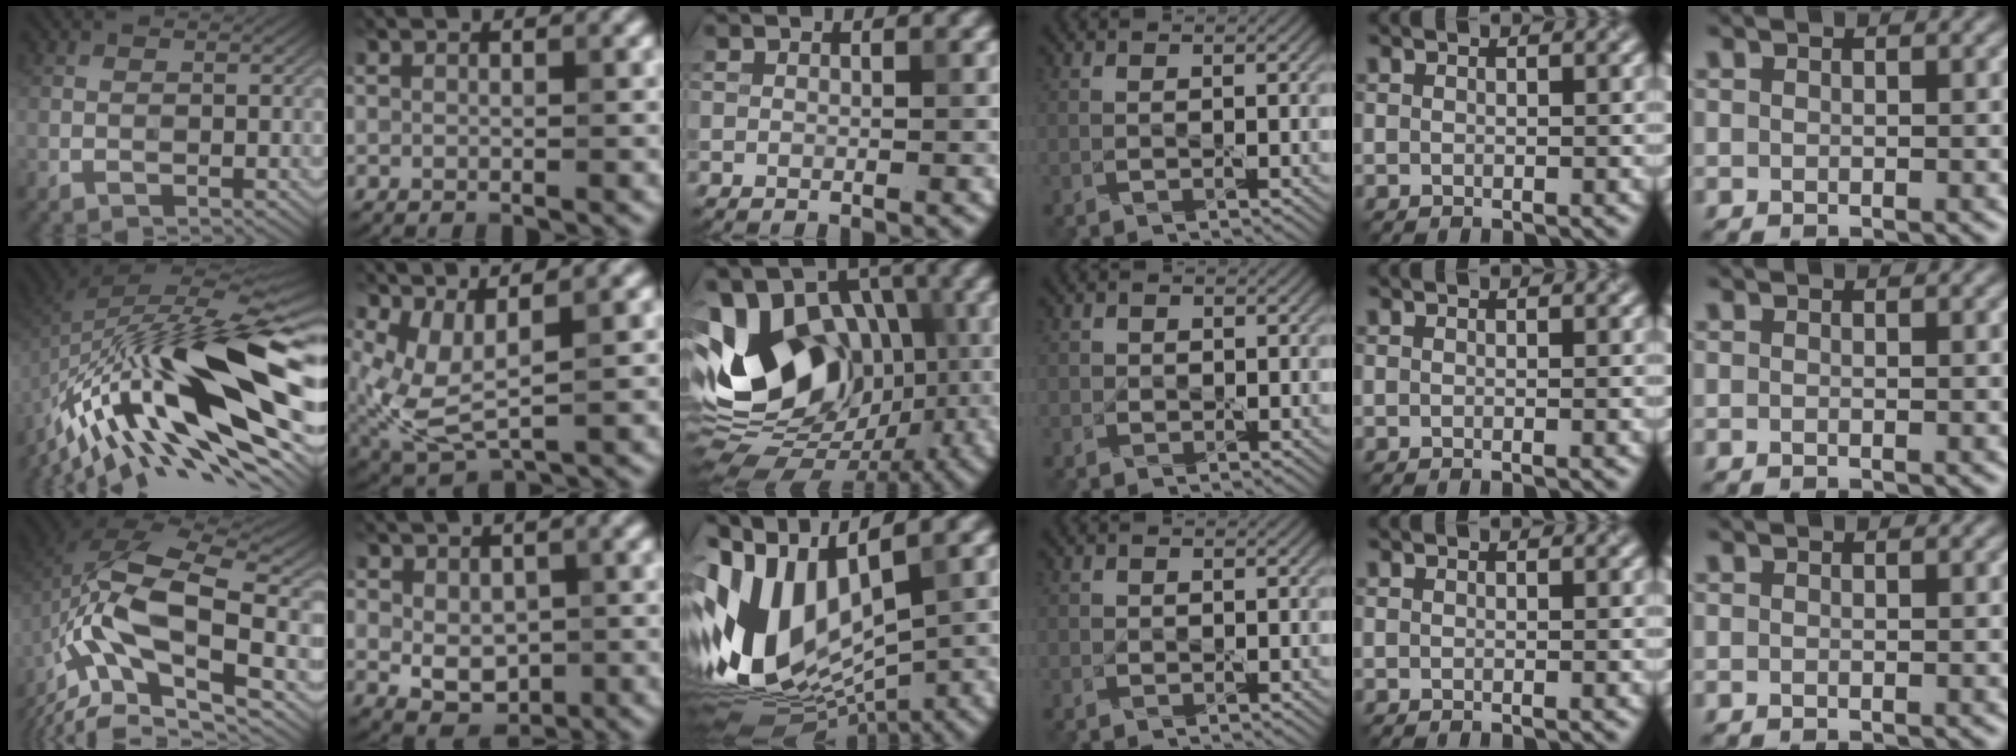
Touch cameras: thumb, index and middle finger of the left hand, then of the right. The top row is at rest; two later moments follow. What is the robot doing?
{"motion": "cut", "object": "origami paper"}